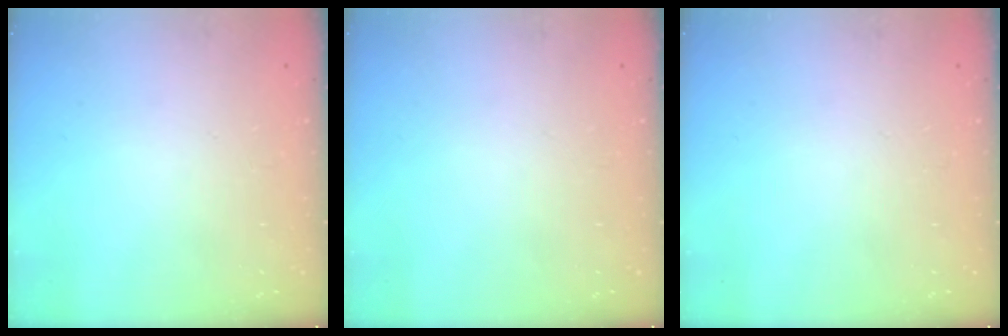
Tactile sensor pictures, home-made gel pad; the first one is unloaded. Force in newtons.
{"total": 0.0}
{"total": 0.0}